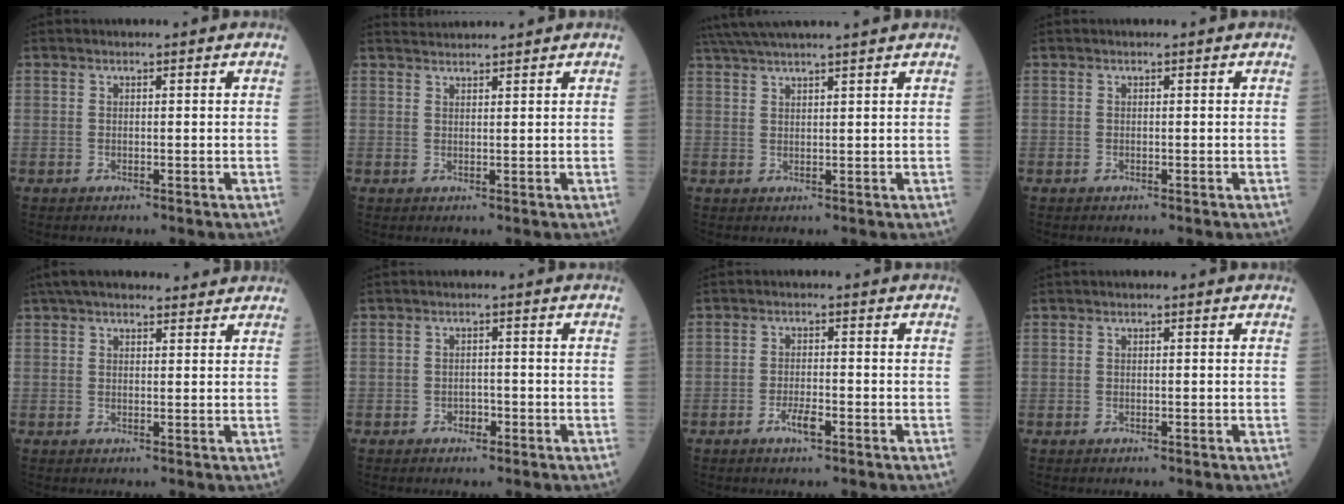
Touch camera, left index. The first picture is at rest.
{"total": 2.5, "force": [2.5, -0.5, -0.1], "torque": [-0.001, 0.018, 0.051]}
{"total": 9.8, "force": [8.5, -1.0, 4.8], "torque": [-0.083, 0.031, 0.128]}
{"total": 0.0}
{"total": 11.7, "force": [10.1, 3.1, 5.1], "torque": [-0.070, 0.045, 0.144]}
{"total": 1.5, "force": [-0.9, 1.0, 0.6], "torque": [-0.005, 0.002, -0.017]}
{"total": 2.6, "force": [-1.6, 0.6, 2.0], "torque": [-0.039, -0.003, -0.032]}
{"total": 0.0}